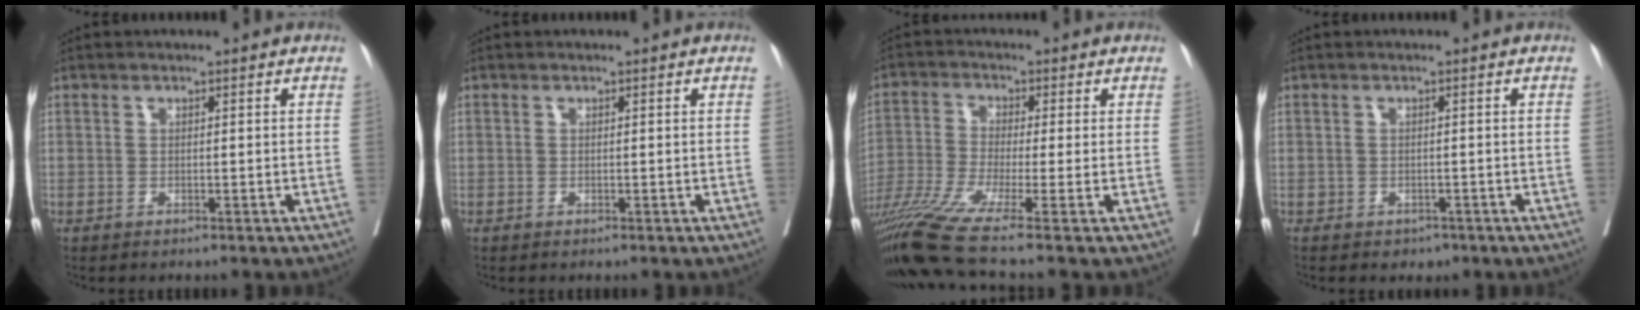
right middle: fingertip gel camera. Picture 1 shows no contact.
{"total": 0.0}
{"total": 12.2, "force": [-8.8, -1.7, 8.3], "torque": [-0.160, -0.032, -0.156]}
{"total": 1.7, "force": [-0.8, 1.4, 0.5], "torque": [-0.005, 0.005, -0.005]}